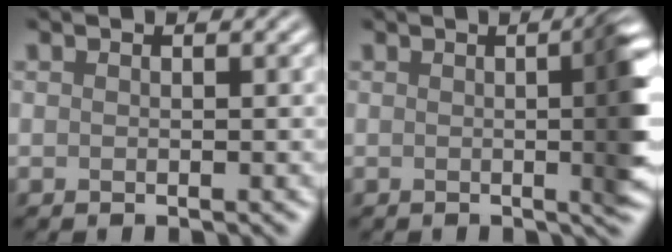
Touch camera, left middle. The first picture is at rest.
{"total": 5.9, "force": [0.2, 1.6, 5.7], "torque": [-0.058, 0.006, 0.002]}